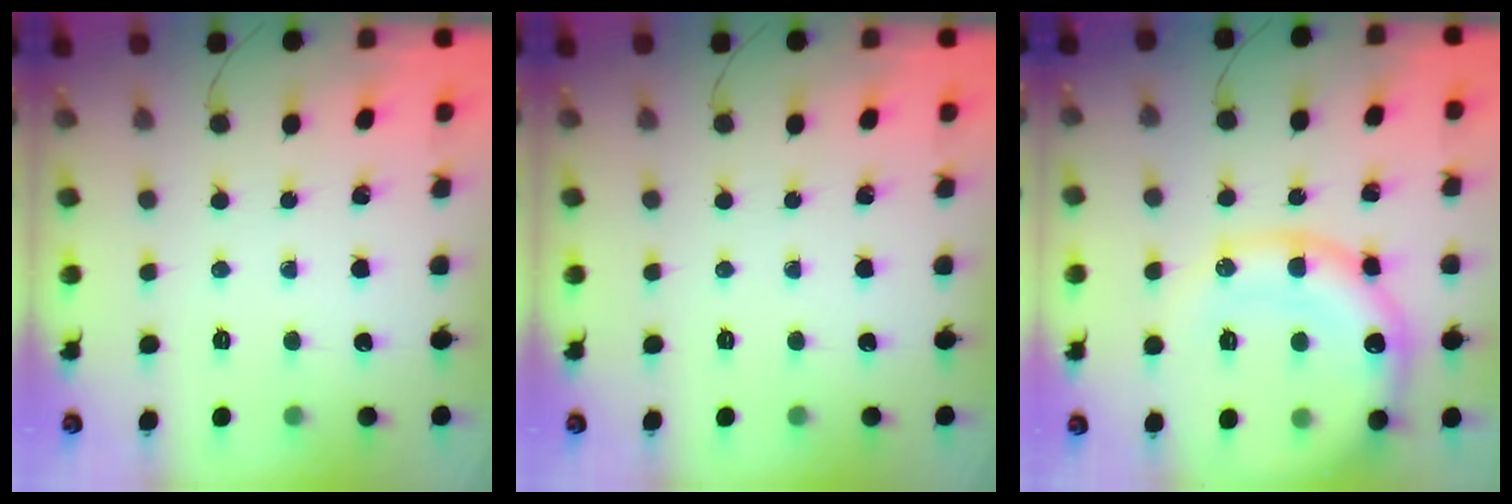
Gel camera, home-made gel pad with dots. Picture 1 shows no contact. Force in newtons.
{"total": 0.0}
{"total": 18.8, "press": 18.6, "slide": 2.9}